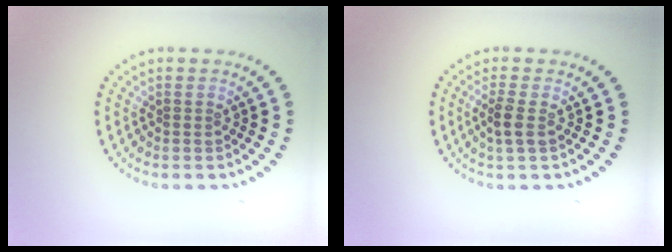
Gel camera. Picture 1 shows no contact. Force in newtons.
{"total": 1.7, "press": 1.5, "slide": 0.9}